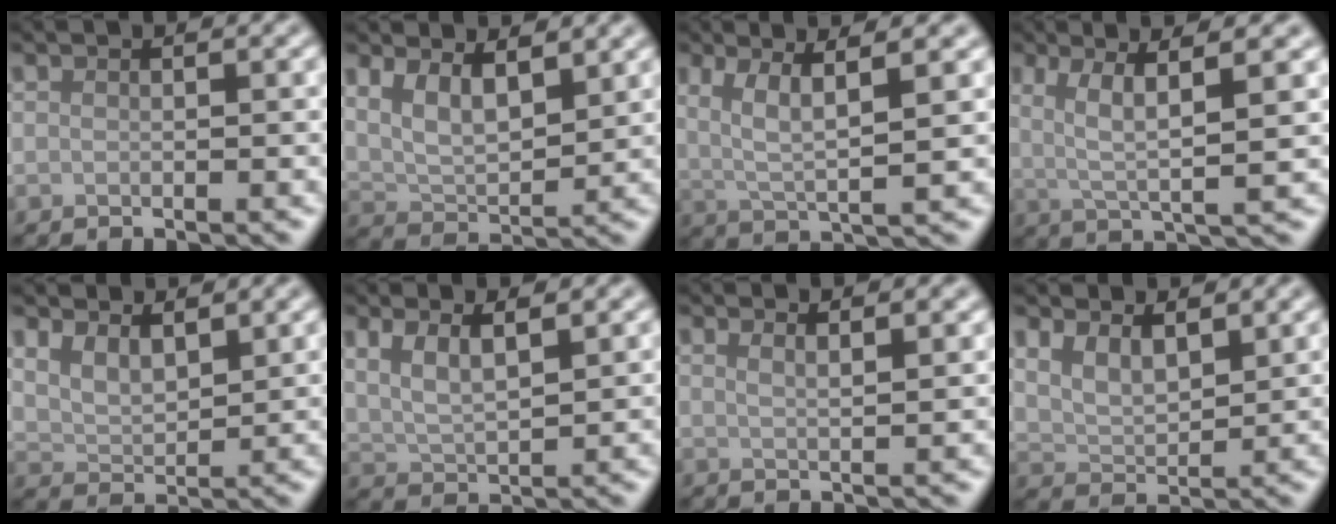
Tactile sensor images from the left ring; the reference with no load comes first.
{"total": 4.8, "force": [2.6, 2.3, 3.3], "torque": [-0.072, -0.008, 0.049]}
{"total": 5.3, "force": [2.0, 1.2, 4.7], "torque": [-0.089, 0.001, 0.039]}
{"total": 5.9, "force": [1.7, 1.1, 5.5], "torque": [-0.101, 0.003, 0.032]}
{"total": 3.4, "force": [2.6, 1.5, 1.6], "torque": [-0.040, -0.003, 0.045]}
{"total": 3.9, "force": [2.2, 1.4, 2.9], "torque": [-0.061, 0.007, 0.036]}
{"total": 3.7, "force": [2.6, 1.5, 2.3], "torque": [0.000, 0.014, 0.009]}
{"total": 3.6, "force": [2.4, 1.7, 2.0], "torque": [-0.048, -0.005, 0.044]}